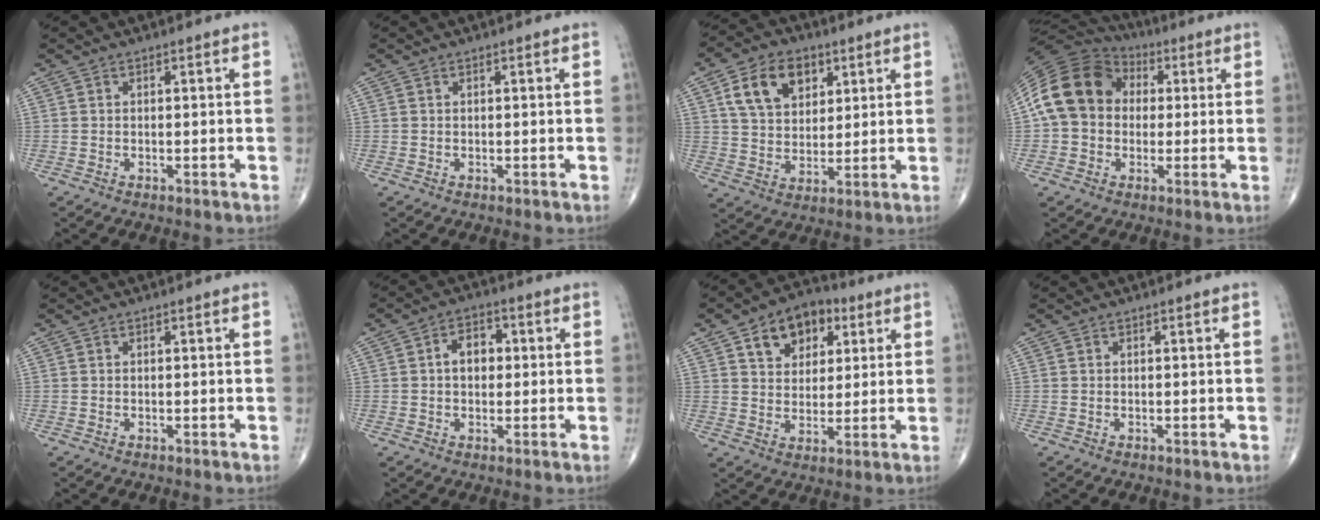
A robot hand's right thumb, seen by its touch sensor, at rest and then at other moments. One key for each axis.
{"total": 0.0}
{"total": 12.4, "fx": 5.2, "fy": 8.6, "fz": 7.3, "tx": -0.097, "ty": -0.013, "tz": 0.094}
{"total": 15.9, "fx": 2.1, "fy": 12.8, "fz": 9.3, "tx": -0.166, "ty": 0.034, "tz": 0.030}
{"total": 0.0}
{"total": 5.7, "fx": 0.6, "fy": 4.0, "fz": 4.0, "tx": -0.048, "ty": 0.015, "tz": 0.003}
{"total": 11.9, "fx": 5.2, "fy": 8.3, "fz": 6.7, "tx": -0.065, "ty": -0.008, "tz": 0.081}
{"total": 0.0}